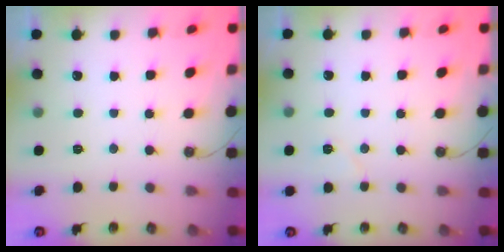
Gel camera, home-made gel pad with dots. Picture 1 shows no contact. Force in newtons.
{"total": 5.4, "press": 5.0, "slide": 2.1}